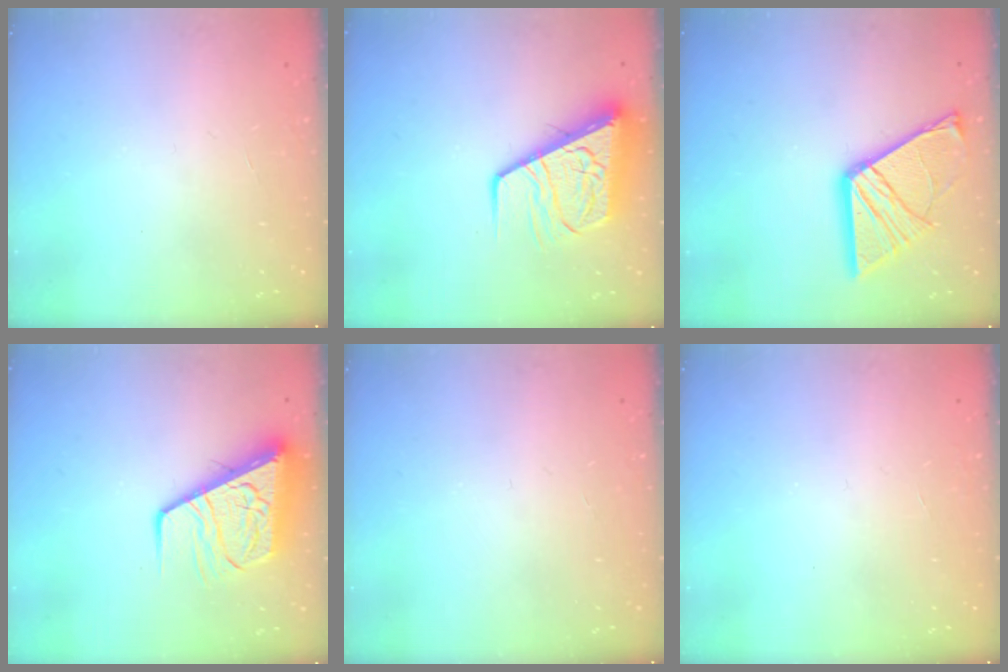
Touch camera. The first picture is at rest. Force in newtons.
{"total": 13.4, "press": 13.3, "slide": 1.4}
{"total": 16.2, "press": 16.1, "slide": 1.4}
{"total": 13.4, "press": 13.3, "slide": 1.4}
{"total": 0.0}
{"total": 0.0}